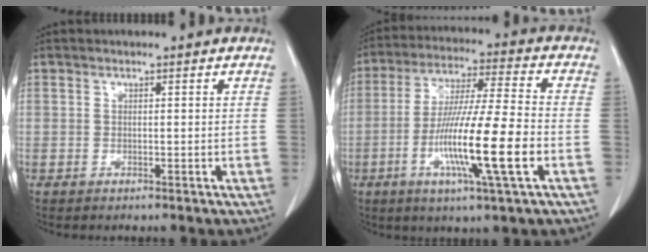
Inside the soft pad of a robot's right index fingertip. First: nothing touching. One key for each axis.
{"total": 15.5, "fx": -4.6, "fy": -0.1, "fz": 14.8, "tx": -0.281, "ty": -0.015, "tz": -0.085}